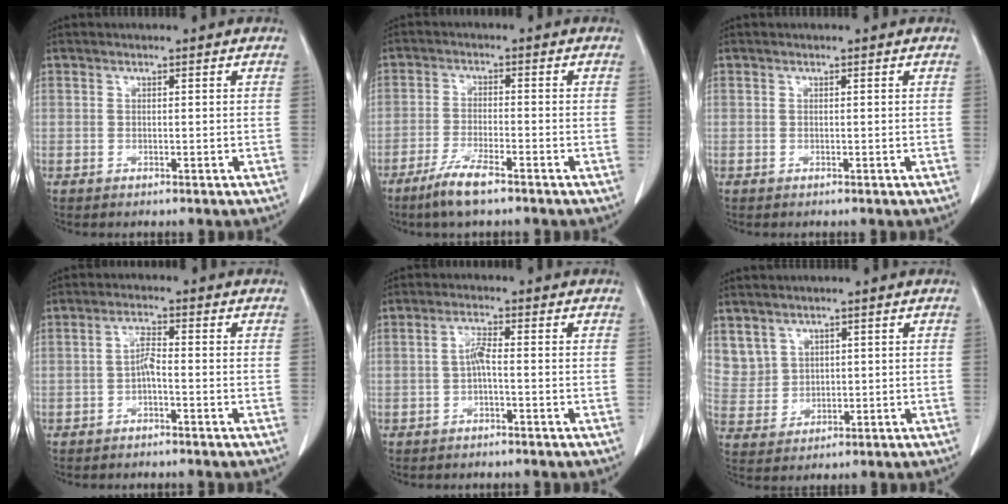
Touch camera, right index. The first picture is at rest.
{"total": 5.8, "force": [-4.2, 0.5, 4.0], "torque": [-0.085, -0.011, -0.078]}
{"total": 0.0}
{"total": 2.4, "force": [-0.9, 0.6, 2.2], "torque": [-0.041, 0.005, -0.017]}
{"total": 2.4, "force": [-0.5, 0.4, 2.3], "torque": [-0.043, 0.005, -0.010]}
{"total": 5.5, "force": [3.1, 4.5, 0.3], "torque": [-0.007, 0.005, 0.075]}